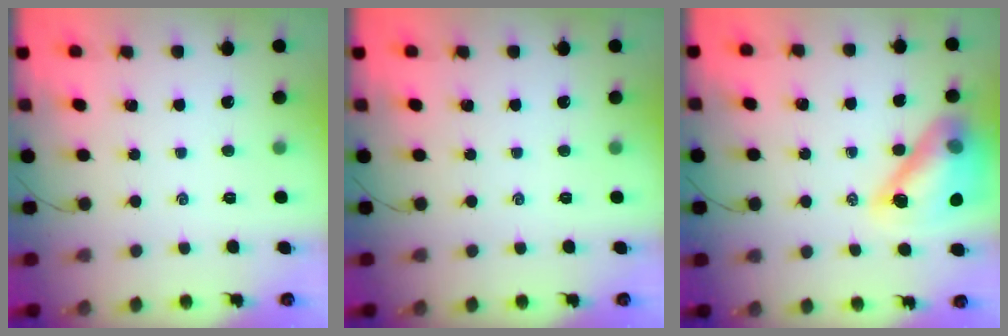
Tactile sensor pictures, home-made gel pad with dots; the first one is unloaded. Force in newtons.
{"total": 0.0}
{"total": 16.7, "press": 16.1, "slide": 4.7}